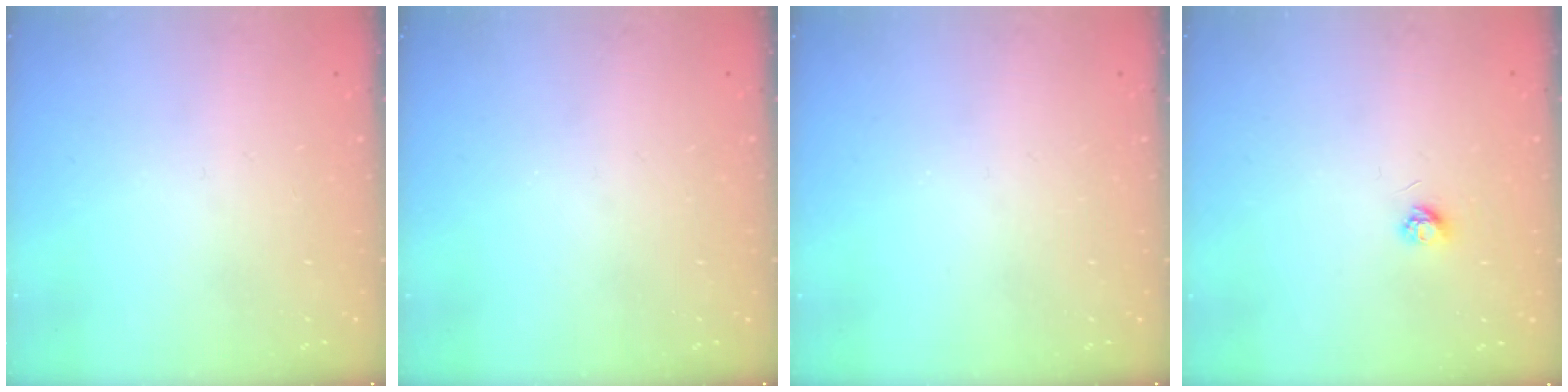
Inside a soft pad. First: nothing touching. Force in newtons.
{"total": 0.0}
{"total": 0.0}
{"total": 3.2, "press": 3.2, "slide": 0.4}